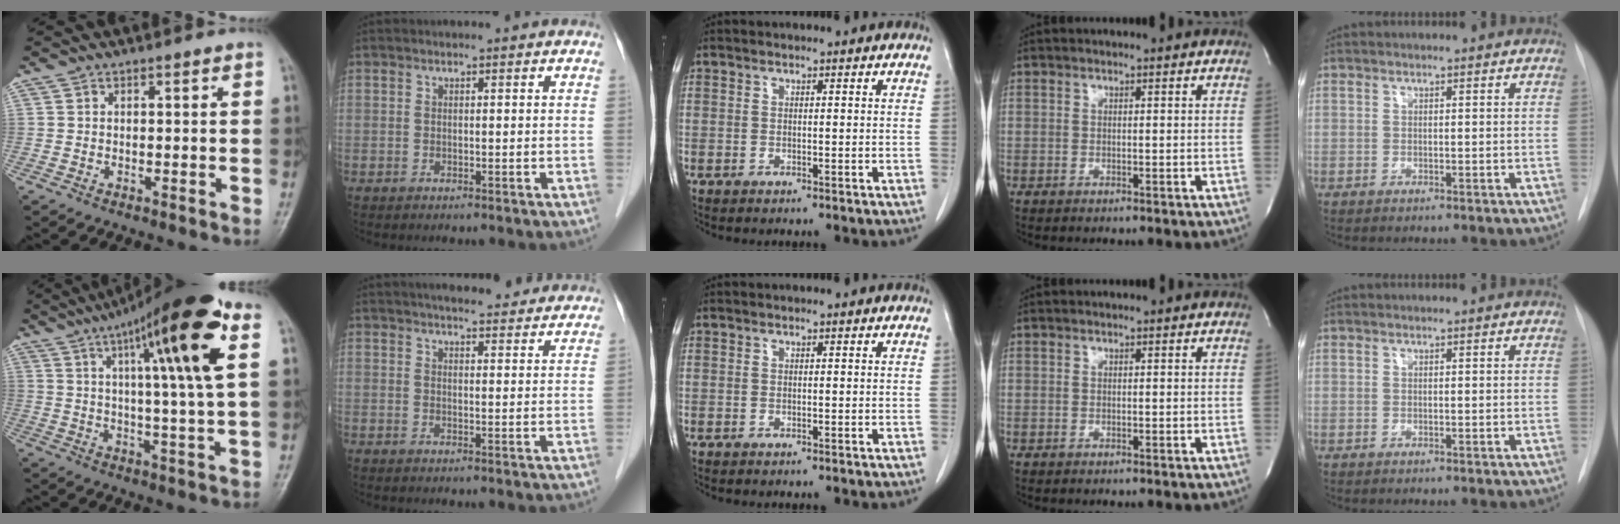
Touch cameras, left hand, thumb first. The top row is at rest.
{"thumb": {"total": 19.4, "force": [7.4, 2.2, 17.8], "torque": [-0.267, -0.005, 0.105]}, "index": {"total": 15.0, "force": [13.7, 2.6, 5.5], "torque": [-0.059, 0.015, 0.163]}}